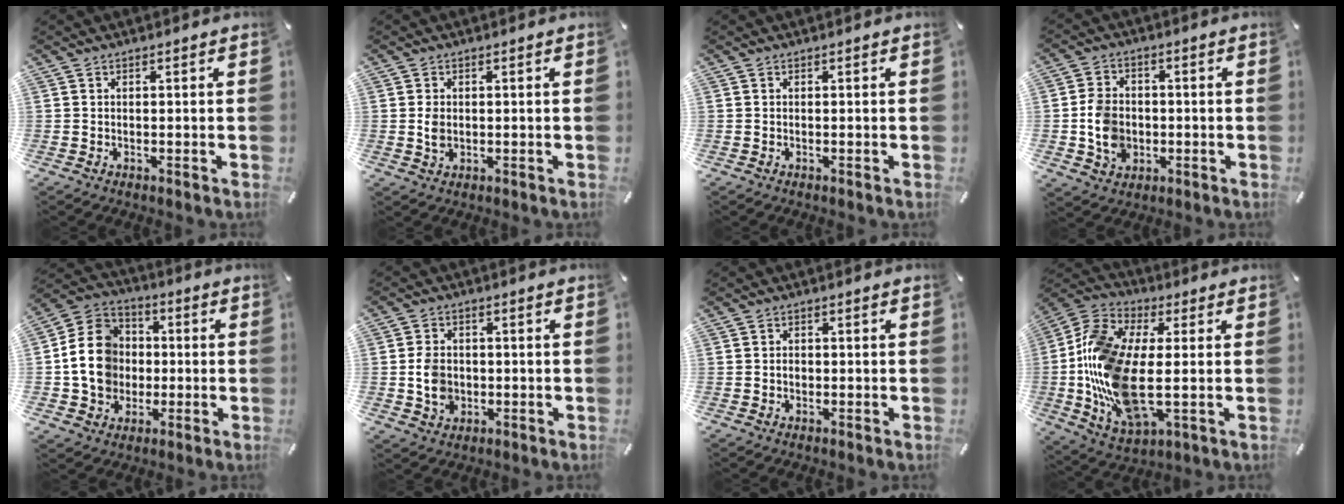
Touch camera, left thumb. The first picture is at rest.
{"total": 2.7, "force": [0.0, 2.0, 1.9], "torque": [-0.046, 0.002, -0.003]}
{"total": 0.0}
{"total": 8.6, "force": [-1.3, 7.2, 4.5], "torque": [-0.094, 0.009, -0.022]}
{"total": 13.8, "force": [-1.1, 12.4, 5.9], "torque": [-0.140, 0.023, -0.017]}
{"total": 6.5, "force": [-0.8, 5.4, 3.5], "torque": [-0.069, -0.001, -0.018]}
{"total": 1.3, "force": [-0.2, 1.1, 0.7], "torque": [-0.017, 0.004, -0.006]}
{"total": 18.8, "force": [-1.6, 9.9, 15.9], "torque": [-0.358, -0.020, -0.025]}